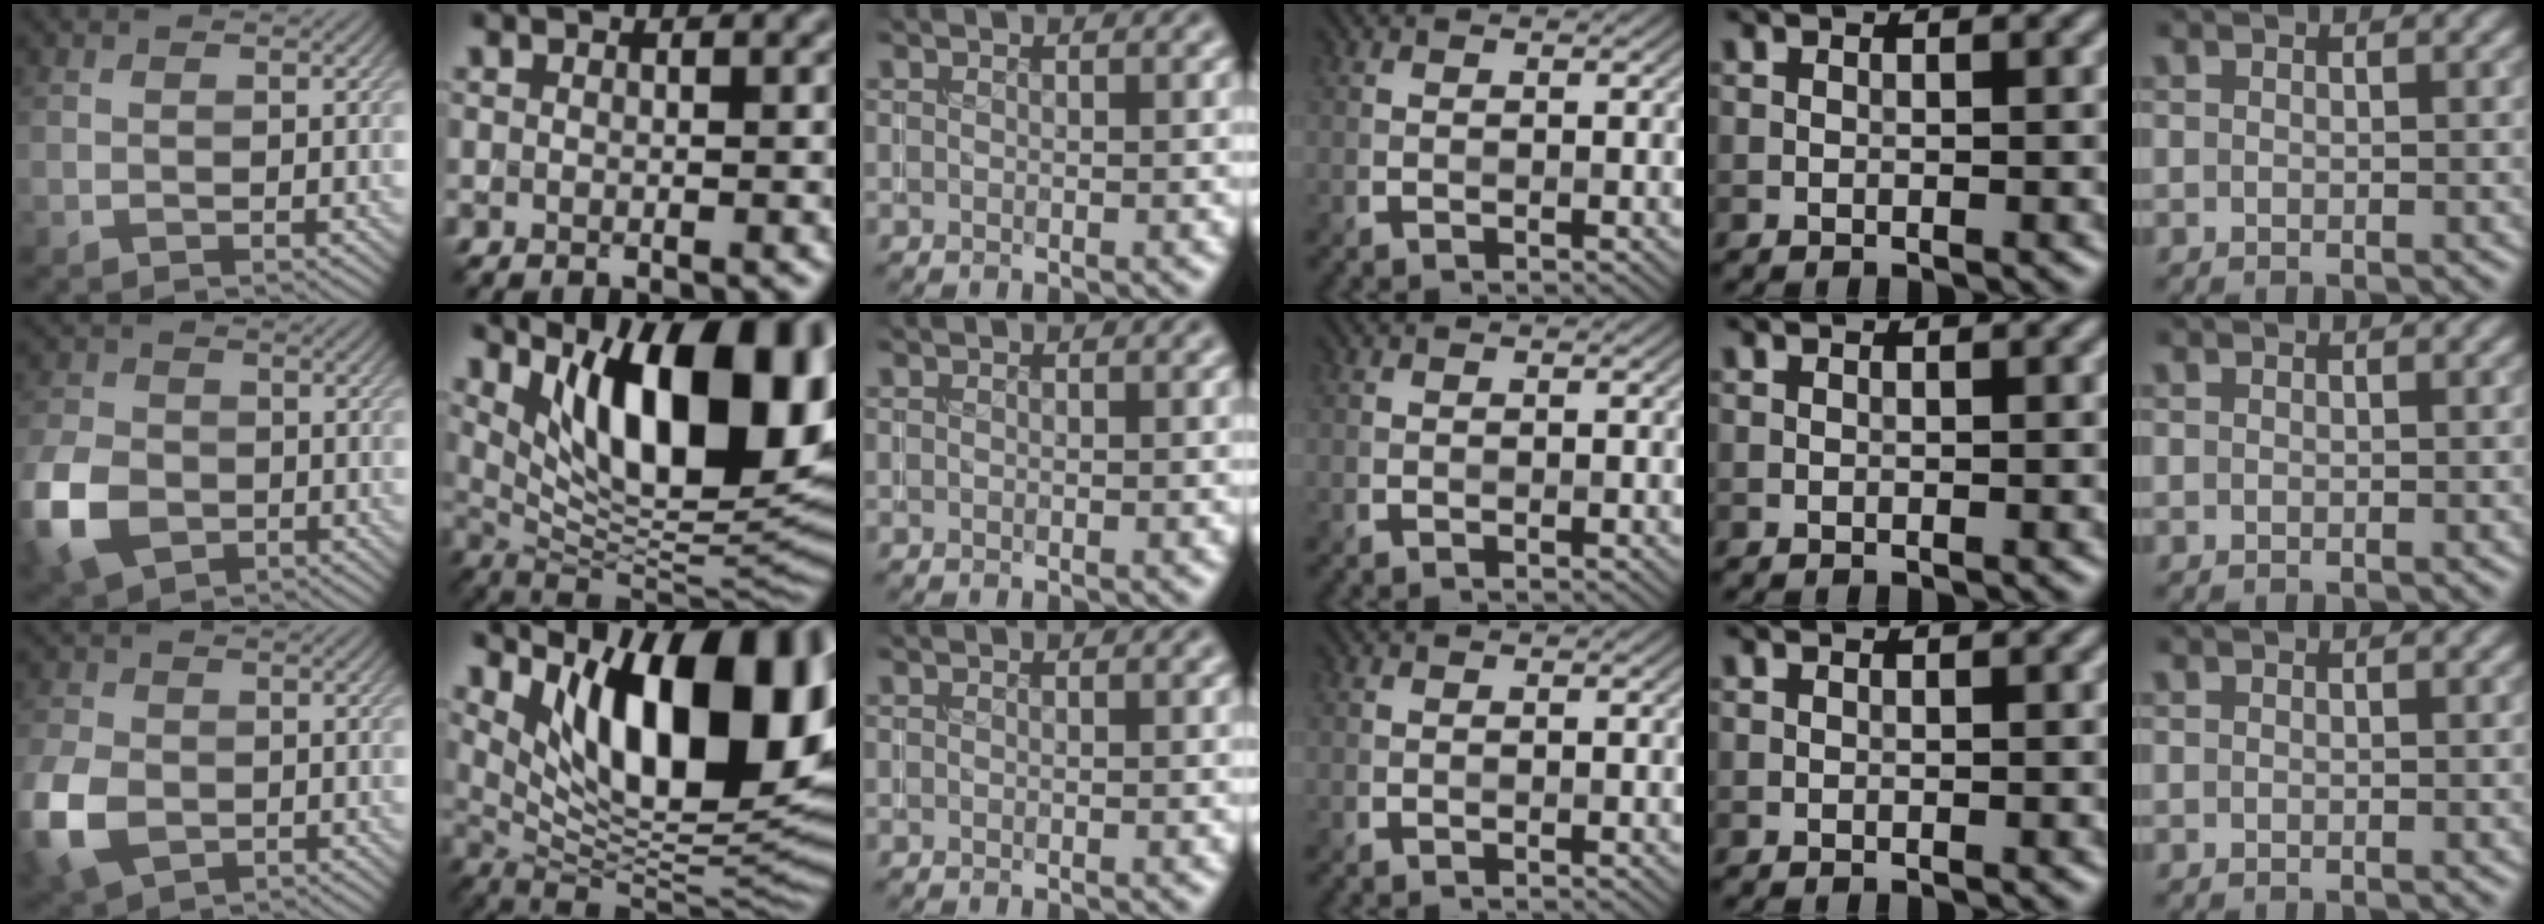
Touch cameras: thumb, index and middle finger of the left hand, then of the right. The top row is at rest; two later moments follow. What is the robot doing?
{"motion": "insert", "object": "coin"}